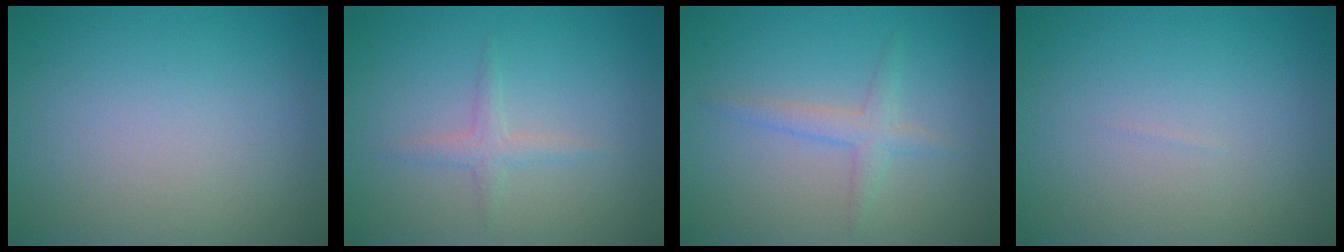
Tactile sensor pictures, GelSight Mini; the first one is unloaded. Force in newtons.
{"total": 1.9, "press": 1.9, "slide": 0.1}
{"total": 1.9, "press": 1.9, "slide": 0.1}
{"total": 0.0}